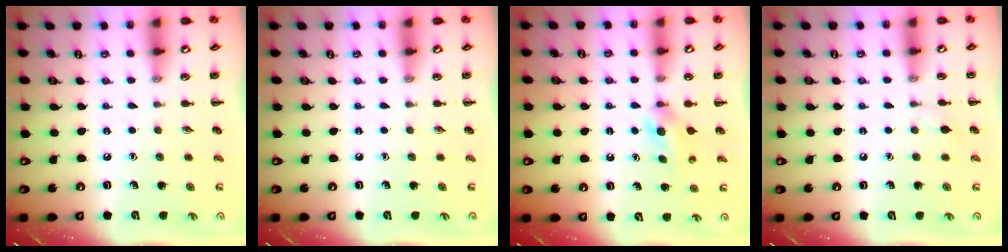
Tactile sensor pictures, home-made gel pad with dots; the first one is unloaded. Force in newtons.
{"total": 0.0}
{"total": 4.9, "press": 4.7, "slide": 1.2}
{"total": 3.7, "press": 3.6, "slide": 0.9}